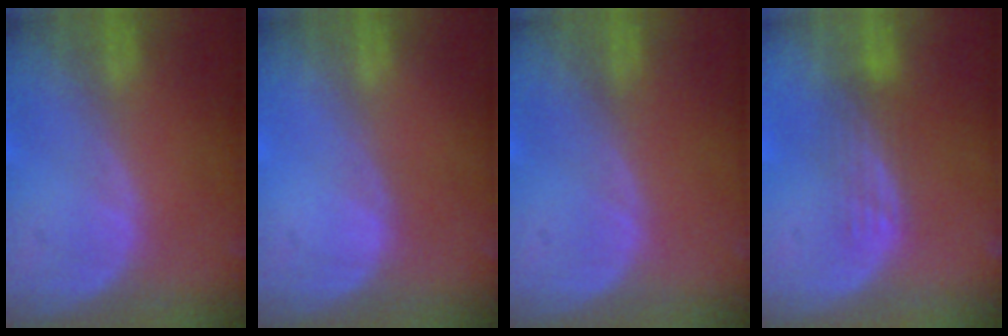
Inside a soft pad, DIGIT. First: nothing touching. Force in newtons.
{"total": 0.0}
{"total": 0.0}
{"total": 3.7, "press": 3.1, "slide": 2.0}